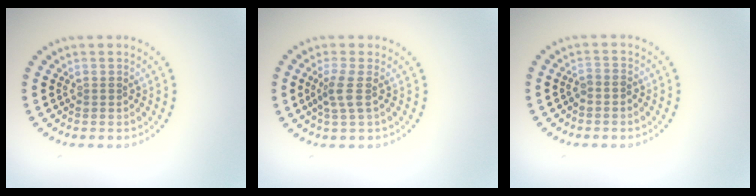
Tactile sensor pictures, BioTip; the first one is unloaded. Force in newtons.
{"total": 2.0, "press": 1.5, "slide": 1.4}
{"total": 0.7, "press": 0.5, "slide": 0.5}